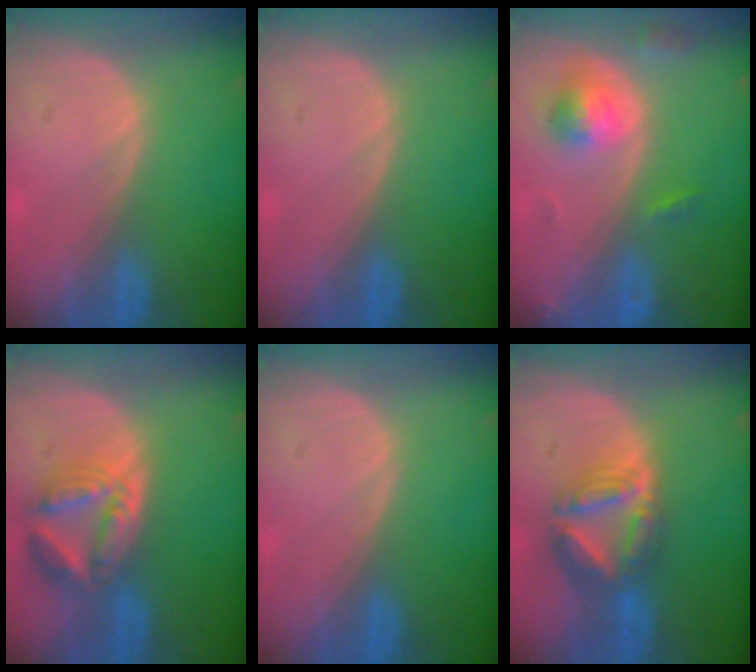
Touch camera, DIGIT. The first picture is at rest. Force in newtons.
{"total": 0.0}
{"total": 5.4, "press": 4.9, "slide": 2.3}
{"total": 8.0, "press": 7.1, "slide": 3.7}
{"total": 0.0}
{"total": 8.2, "press": 7.0, "slide": 4.2}